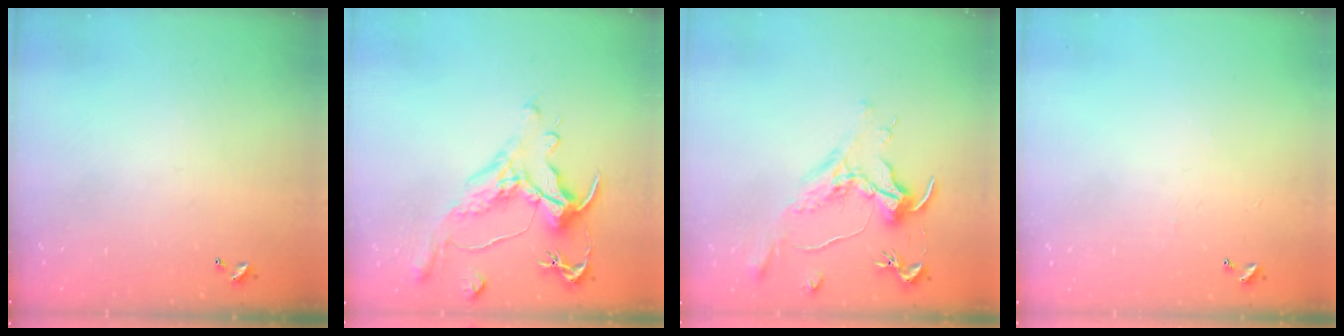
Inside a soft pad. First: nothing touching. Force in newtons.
{"total": 1.7, "press": 0.9, "slide": 1.4}
{"total": 1.5, "press": 1.3, "slide": 0.8}
{"total": 2.2, "press": 2.2, "slide": 0.4}